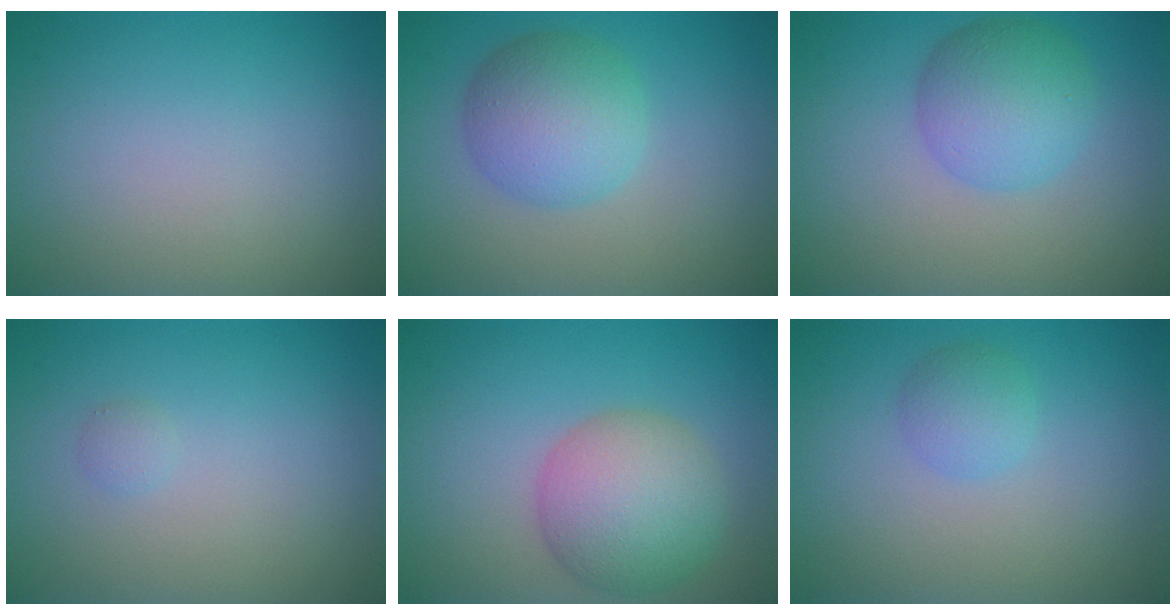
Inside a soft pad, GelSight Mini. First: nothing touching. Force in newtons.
{"total": 5.3, "press": 5.3, "slide": 0.0}
{"total": 4.7, "press": 4.7, "slide": 0.1}
{"total": 0.6, "press": 0.6, "slide": 0.0}
{"total": 6.5, "press": 6.5, "slide": 0.2}
{"total": 1.9, "press": 1.9, "slide": 0.1}